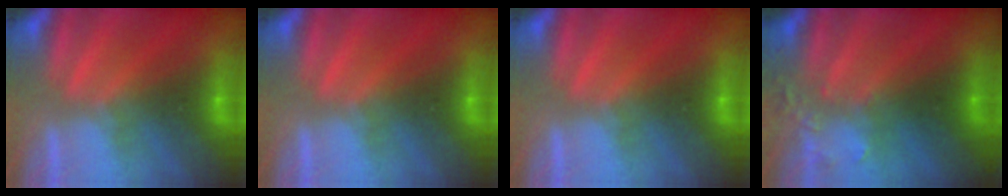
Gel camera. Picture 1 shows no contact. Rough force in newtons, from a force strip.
{"total": 0.0}
{"total": 0.0}
{"total": 3.3}